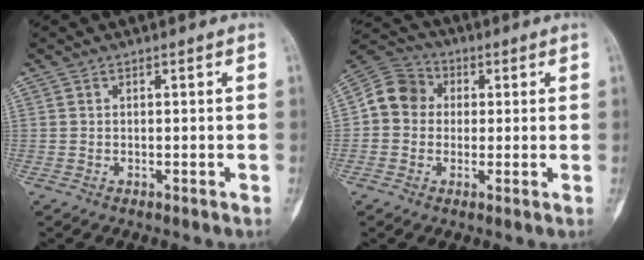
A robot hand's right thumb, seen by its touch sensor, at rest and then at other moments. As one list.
[{"total": 8.2, "force": [0.4, 7.4, 3.5], "torque": [-0.046, 0.023, -0.009]}]